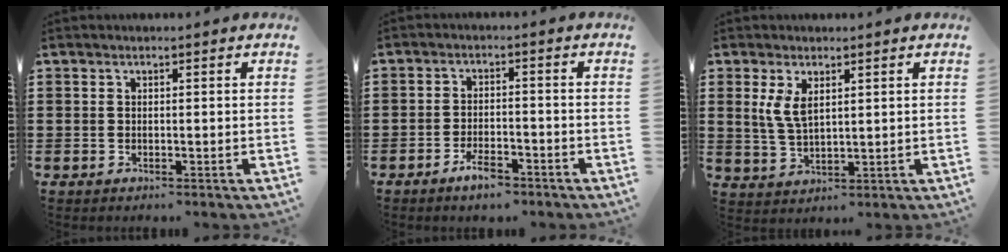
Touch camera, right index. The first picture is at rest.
{"total": 4.0, "force": [-3.0, 1.2, 2.4], "torque": [-0.046, 0.006, -0.058]}
{"total": 4.3, "force": [1.6, 2.0, 3.5], "torque": [-0.081, 0.002, 0.026]}